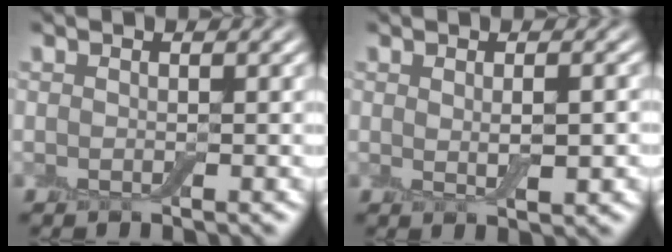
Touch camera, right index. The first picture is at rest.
{"total": 2.2, "force": [0.2, 0.6, 2.2], "torque": [-0.038, -0.004, 0.005]}